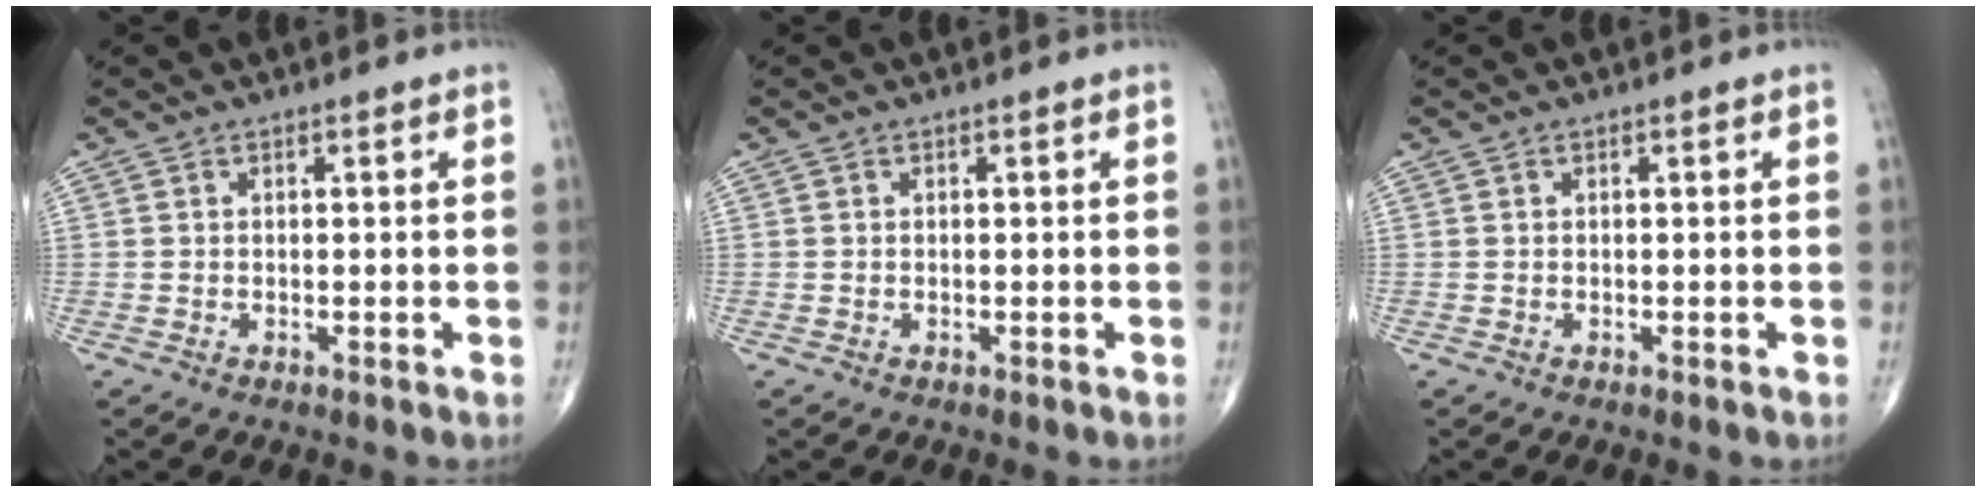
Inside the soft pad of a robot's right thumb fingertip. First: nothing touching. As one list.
[{"total": 0.0}, {"total": 0.0}]